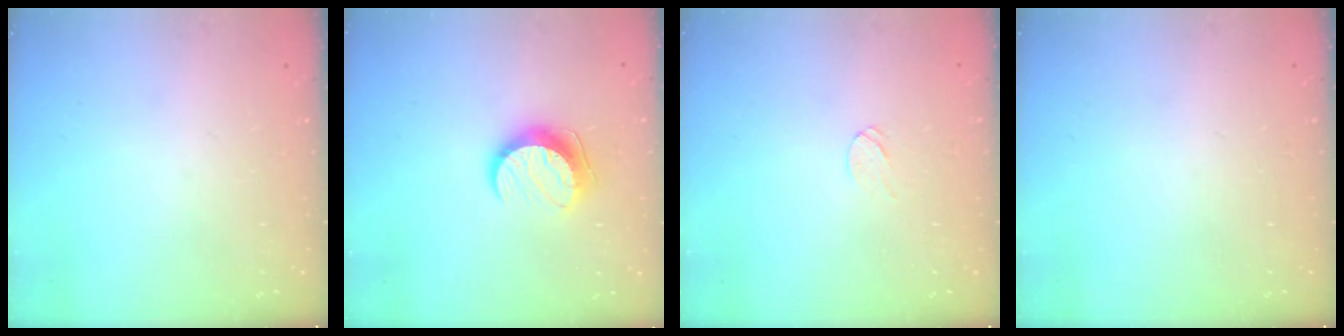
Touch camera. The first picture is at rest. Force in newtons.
{"total": 9.6, "press": 9.6, "slide": 0.6}
{"total": 4.0, "press": 4.0, "slide": 0.4}
{"total": 0.0}